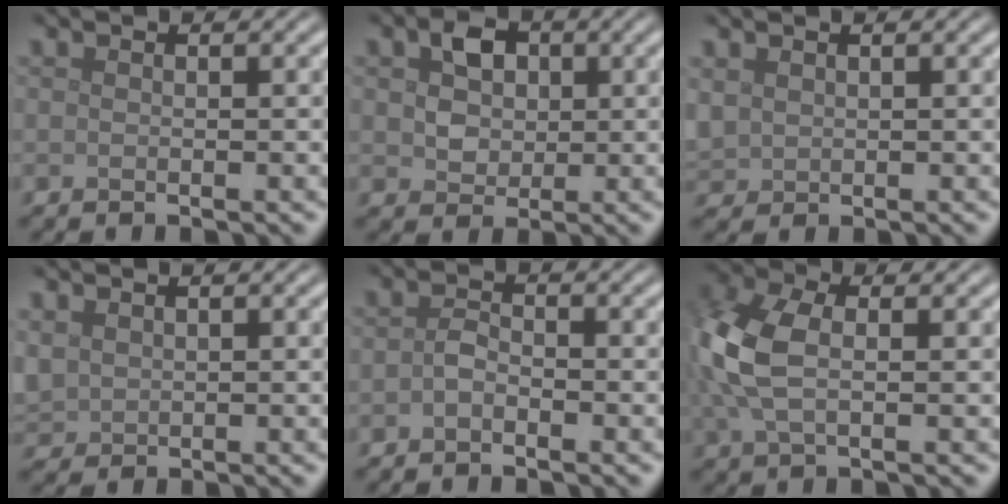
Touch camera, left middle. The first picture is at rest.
{"total": 3.4, "force": [0.7, 2.7, 2.0], "torque": [-0.034, 0.004, 0.006]}
{"total": 1.6, "force": [0.6, 1.4, 0.4], "torque": [-0.017, -0.004, 0.018]}
{"total": 1.8, "force": [0.7, 1.6, 0.6], "torque": [-0.024, -0.003, 0.020]}
{"total": 1.3, "force": [-0.7, 0.7, 0.9], "torque": [-0.020, 0.004, -0.017]}
{"total": 6.9, "force": [0.5, 4.2, 5.4], "torque": [-0.154, 0.002, 0.007]}